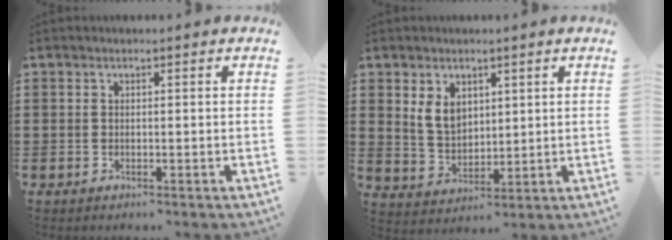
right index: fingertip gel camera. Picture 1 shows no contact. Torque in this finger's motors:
{"motor_torque": [0.44, 0.74, 0.46, 0.09]}